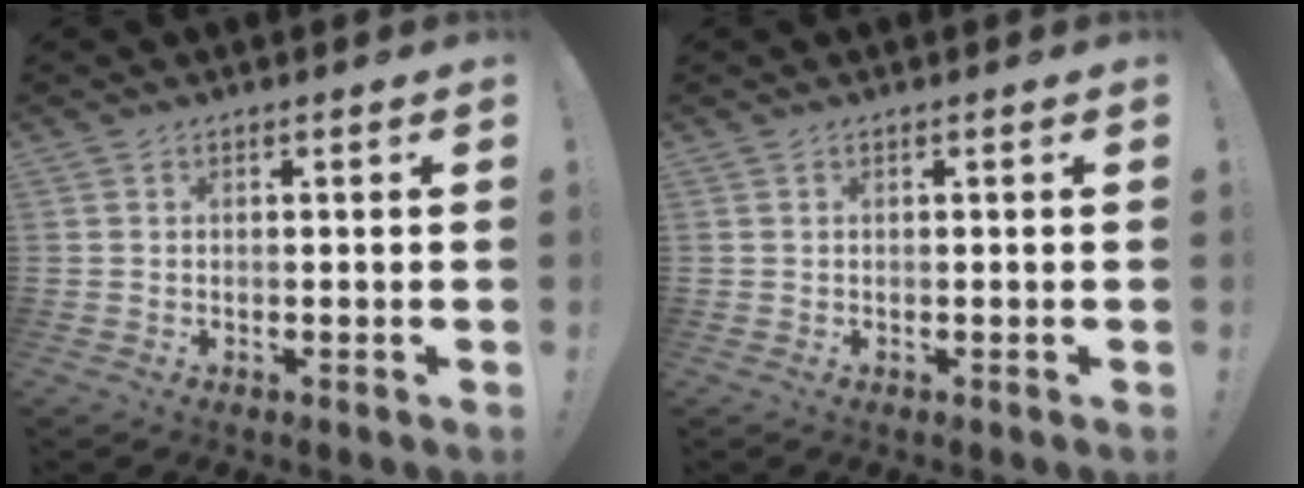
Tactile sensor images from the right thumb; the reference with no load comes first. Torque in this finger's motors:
{"motor_torque": [0.22, 0.32, 0.13, -0.34, 0.00]}